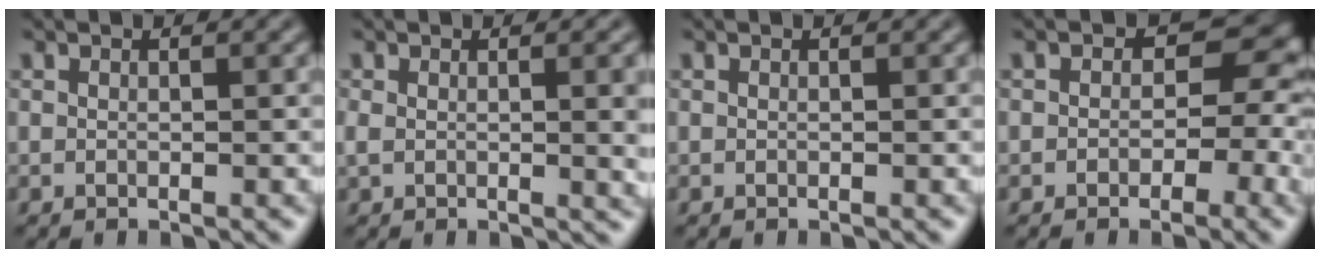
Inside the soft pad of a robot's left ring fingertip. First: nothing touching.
{"total": 4.3, "force": [0.7, 1.9, 3.8], "torque": [-0.035, -0.003, 0.019]}
{"total": 0.0}
{"total": 7.7, "force": [-0.2, 5.5, 5.4], "torque": [-0.030, 0.018, -0.017]}